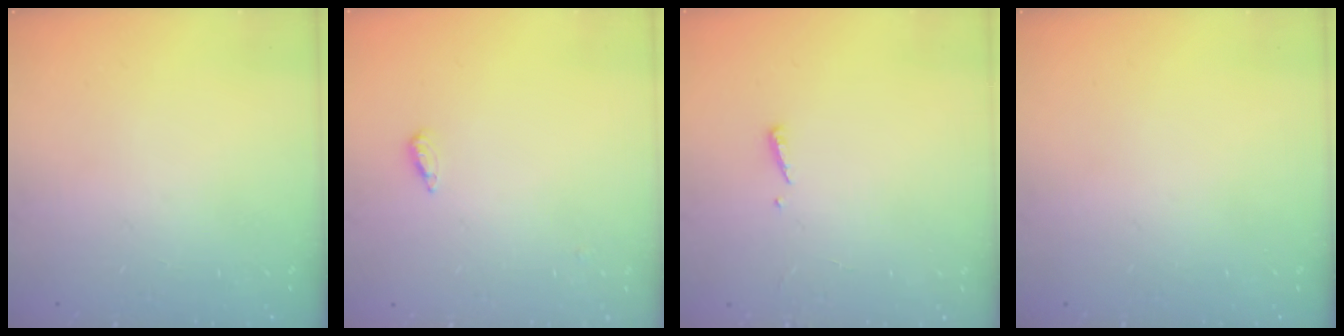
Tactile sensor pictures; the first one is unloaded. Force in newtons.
{"total": 2.2, "press": 2.2, "slide": 0.5}
{"total": 2.4, "press": 2.4, "slide": 0.2}
{"total": 0.0}